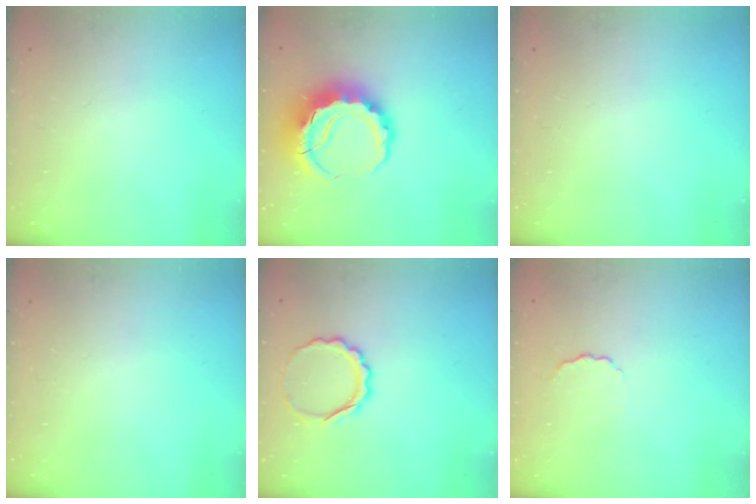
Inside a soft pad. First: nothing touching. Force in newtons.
{"total": 8.5, "press": 8.2, "slide": 2.1}
{"total": 0.0}
{"total": 0.0}
{"total": 7.3, "press": 7.3, "slide": 0.8}
{"total": 3.1, "press": 3.0, "slide": 0.9}